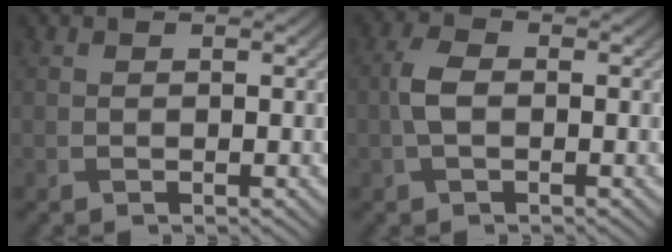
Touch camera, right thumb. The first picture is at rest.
{"total": 3.3, "force": [-0.3, 2.0, 2.6], "torque": [-0.064, 0.006, -0.010]}